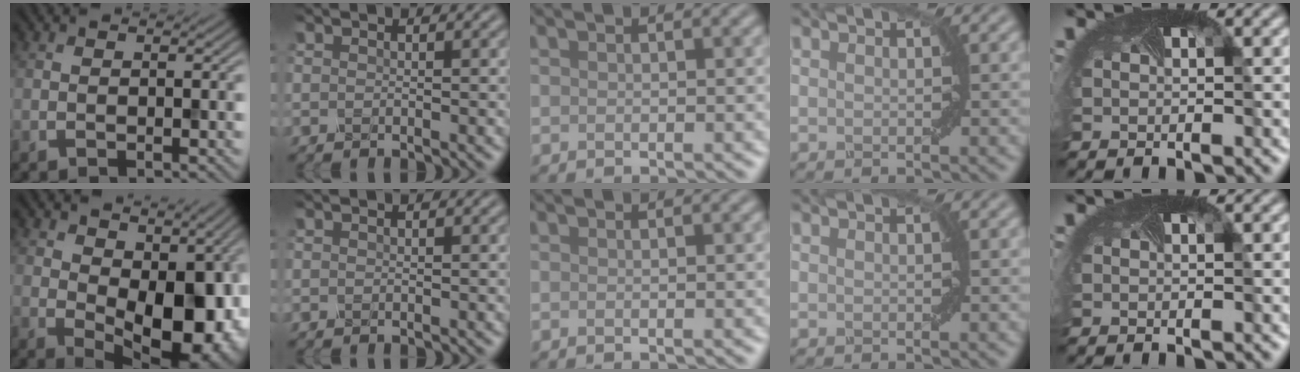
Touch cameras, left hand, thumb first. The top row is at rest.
{"thumb": {"total": 13.1, "force": [1.5, 7.6, 10.6], "torque": [-0.143, -0.010, 0.027]}}